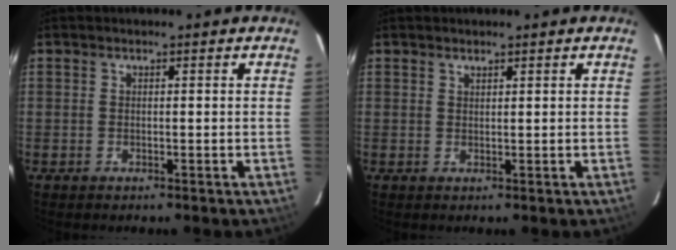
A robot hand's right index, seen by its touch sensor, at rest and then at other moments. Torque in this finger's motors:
{"motor_torque": [0.08, 0.17, -0.03, -0.01]}